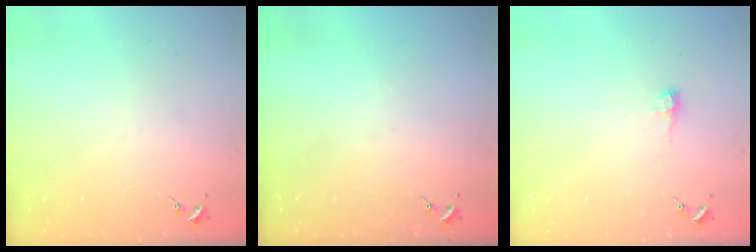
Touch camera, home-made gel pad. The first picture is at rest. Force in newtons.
{"total": 0.0}
{"total": 5.8, "press": 5.8, "slide": 0.6}